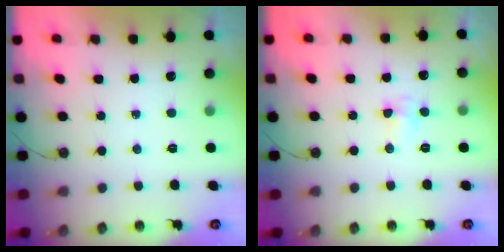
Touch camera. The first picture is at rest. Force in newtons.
{"total": 4.9, "press": 4.4, "slide": 2.2}